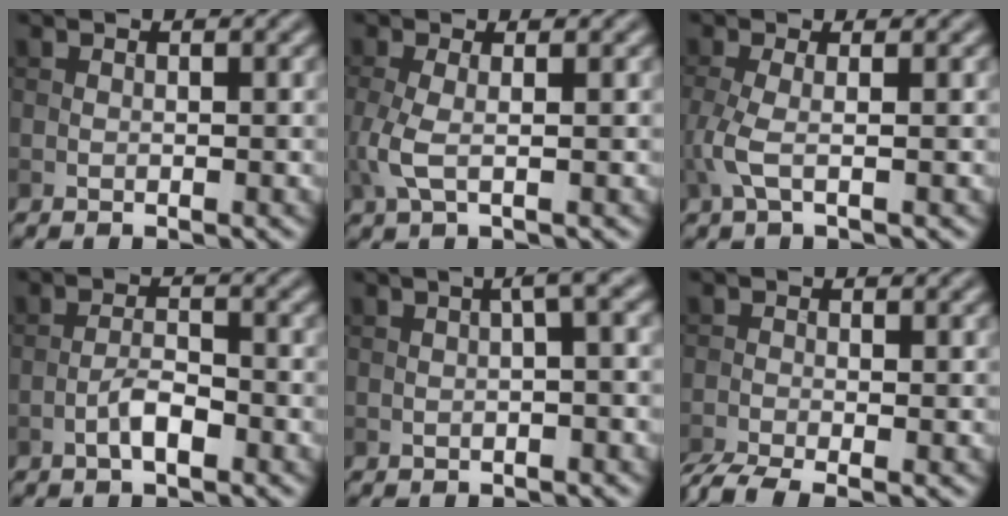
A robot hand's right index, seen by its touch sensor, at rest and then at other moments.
{"total": 2.5, "force": [-0.2, 0.8, 2.3], "torque": [-0.061, -0.004, -0.006]}
{"total": 2.4, "force": [-0.4, 0.5, 2.3], "torque": [-0.060, -0.005, -0.012]}
{"total": 2.4, "force": [-1.3, 0.7, 1.9], "torque": [-0.036, 0.007, -0.027]}
{"total": 2.6, "force": [0.4, 0.5, 2.5], "torque": [-0.031, 0.015, 0.005]}
{"total": 4.1, "force": [-3.2, 1.0, 2.5], "torque": [-0.049, -0.017, -0.068]}